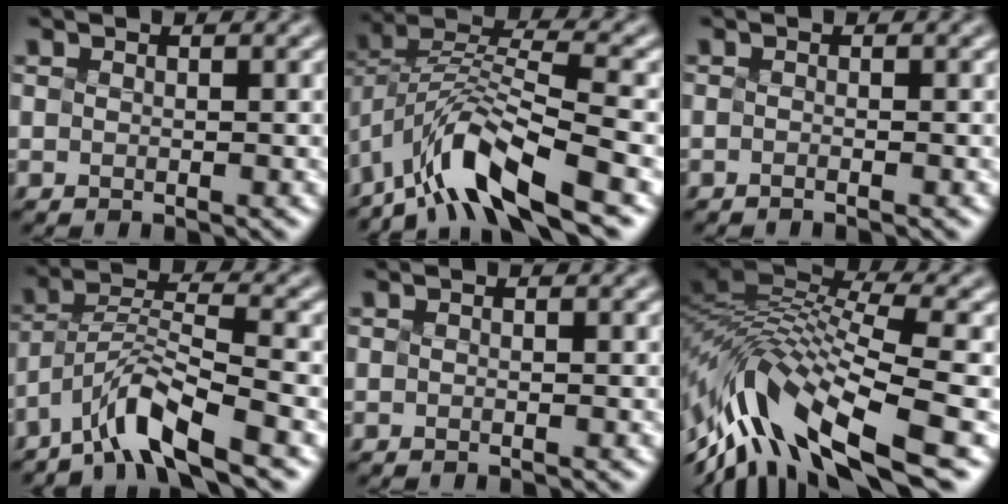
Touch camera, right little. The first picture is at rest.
{"total": 10.0, "force": [-6.0, 2.7, 7.5], "torque": [-0.136, 0.009, -0.126]}
{"total": 0.7, "force": [-0.4, 0.1, 0.5], "torque": [-0.006, -0.006, -0.011]}
{"total": 5.9, "force": [-4.3, 0.8, 4.0], "torque": [-0.074, 0.006, -0.090]}
{"total": 0.0}
{"total": 11.3, "force": [-4.4, 4.2, 9.5], "torque": [-0.183, 0.023, -0.079]}